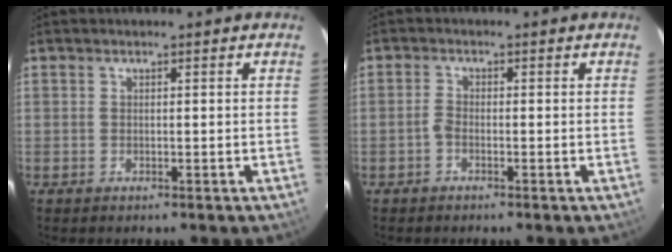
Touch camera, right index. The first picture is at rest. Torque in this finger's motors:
{"motor_torque": [0.34, -0.08, 0.23, 0.04]}